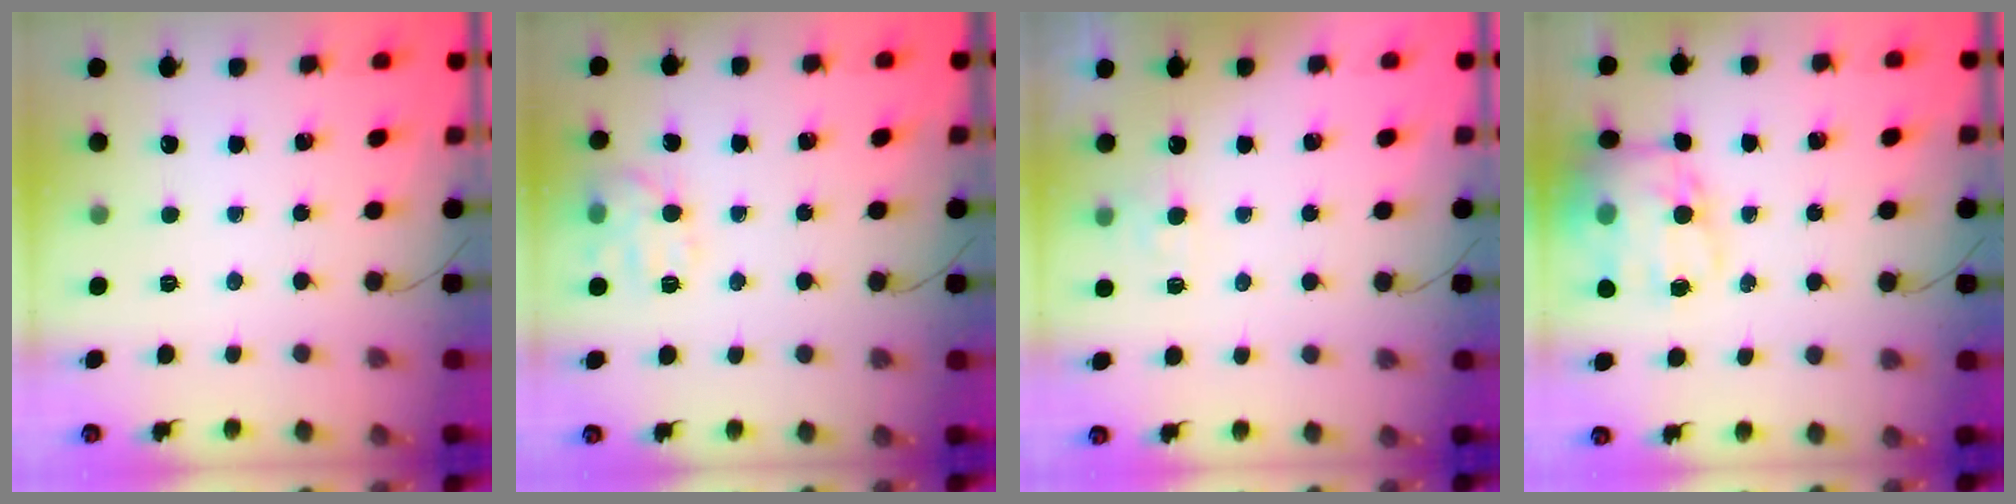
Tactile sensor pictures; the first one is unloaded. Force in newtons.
{"total": 11.1, "press": 11.1, "slide": 0.4}
{"total": 2.5, "press": 2.1, "slide": 1.5}
{"total": 15.2, "press": 14.8, "slide": 3.5}